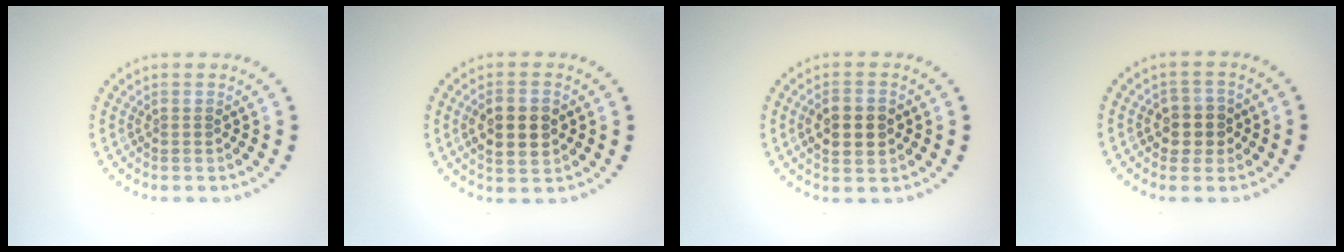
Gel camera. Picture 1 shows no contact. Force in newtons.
{"total": 4.4, "press": 4.4, "slide": 0.3}
{"total": 4.2, "press": 4.2, "slide": 0.2}
{"total": 2.8, "press": 2.7, "slide": 0.9}